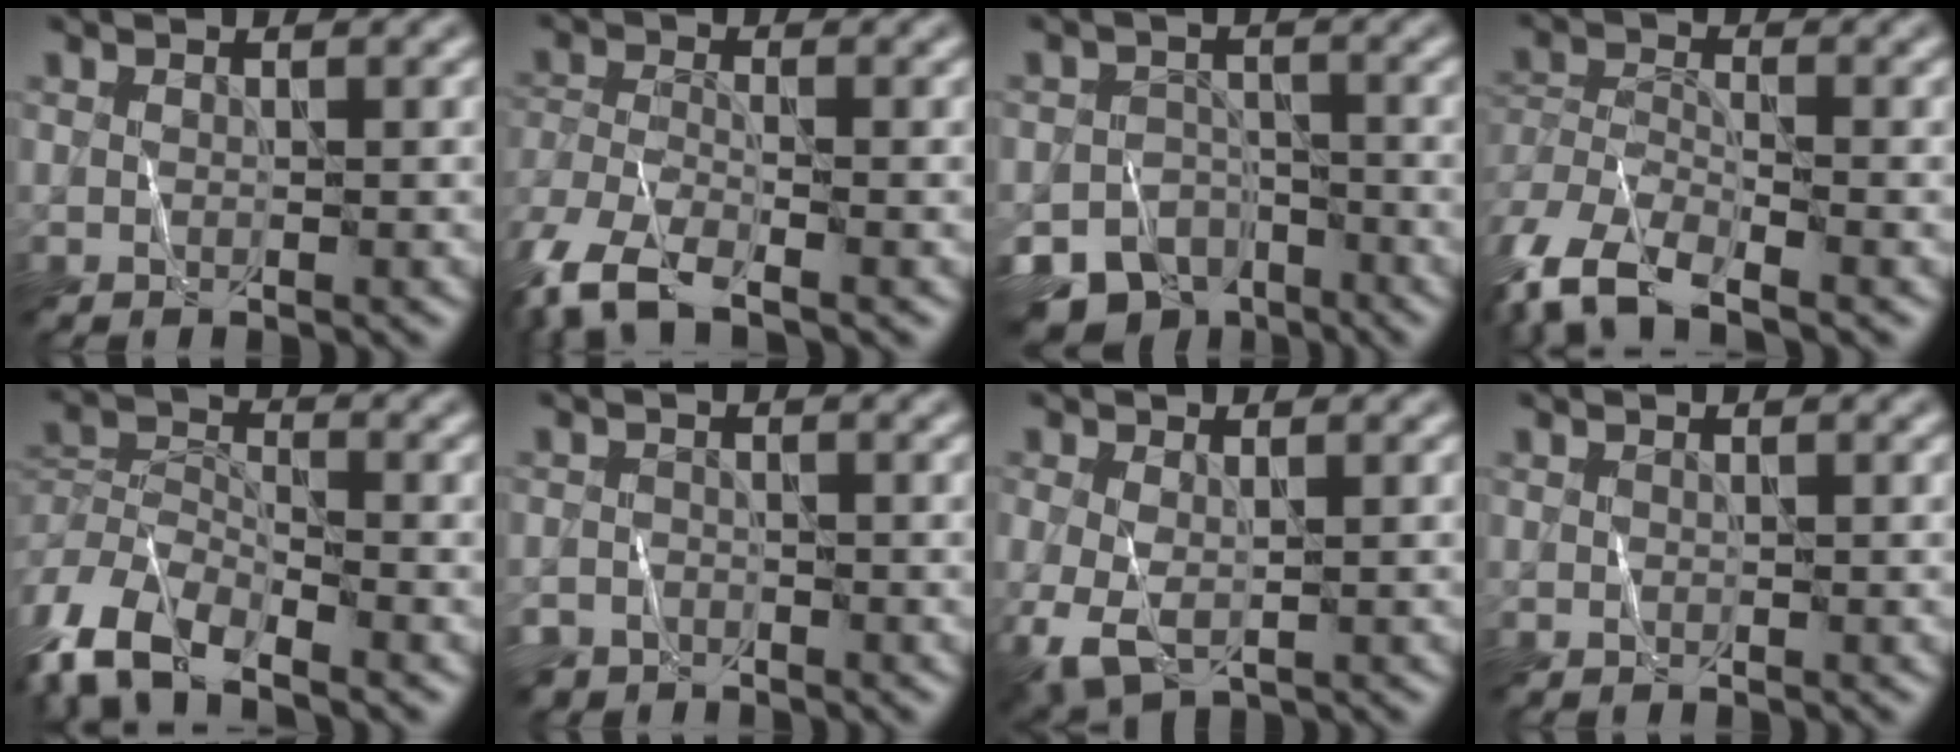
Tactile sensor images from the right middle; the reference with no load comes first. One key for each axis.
{"total": 7.5, "fx": -5.0, "fy": 3.0, "fz": 4.7, "tx": -0.110, "ty": -0.021, "tz": -0.103}
{"total": 8.5, "fx": -6.5, "fy": 4.9, "fz": 2.4, "tx": -0.030, "ty": -0.019, "tz": -0.098}
{"total": 9.2, "fx": -6.4, "fy": 4.0, "fz": 5.4, "tx": -0.115, "ty": -0.021, "tz": -0.122}
{"total": 7.7, "fx": -5.0, "fy": 3.7, "fz": 4.5, "tx": -0.096, "ty": -0.006, "tz": -0.108}
{"total": 2.6, "fx": -2.2, "fy": 1.4, "fz": 0.1, "tx": 0.006, "ty": 0.002, "tz": -0.038}
{"total": 4.5, "fx": -0.8, "fy": 2.7, "fz": 3.5, "tx": -0.092, "ty": -0.012, "tz": -0.010}
{"total": 0.0}